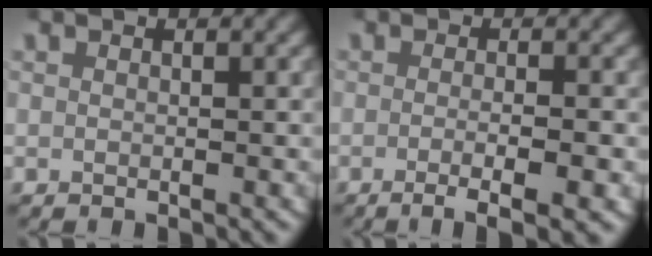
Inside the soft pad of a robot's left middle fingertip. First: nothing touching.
{"total": 4.2, "force": [-2.7, 0.3, 3.2], "torque": [-0.050, -0.010, -0.039]}